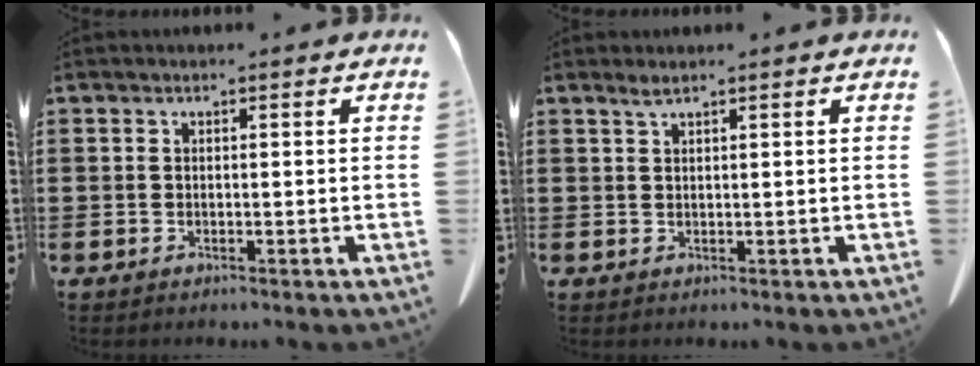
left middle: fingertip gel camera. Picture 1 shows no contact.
{"total": 1.2, "force": [0.9, 0.1, 0.8], "torque": [-0.017, 0.000, 0.017]}